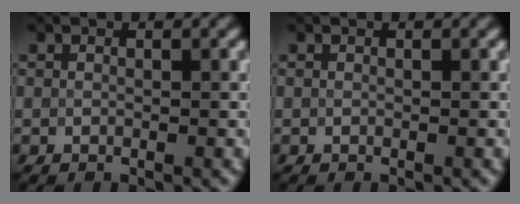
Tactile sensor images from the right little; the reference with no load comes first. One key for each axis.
{"total": 0.0}